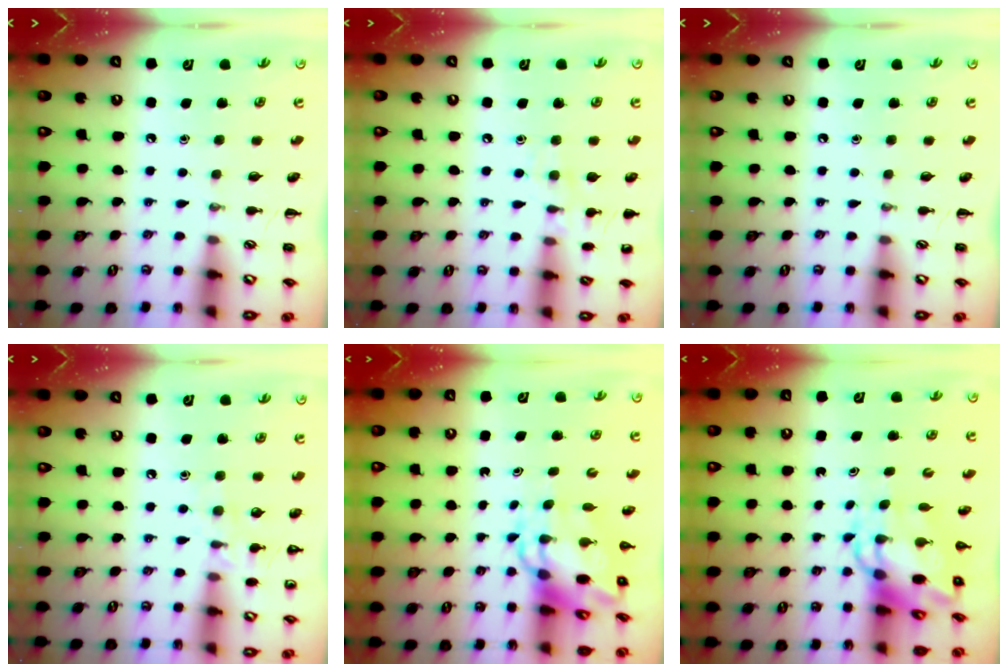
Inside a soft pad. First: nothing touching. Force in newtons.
{"total": 8.7, "press": 8.5, "slide": 1.9}
{"total": 0.0}
{"total": 8.3, "press": 8.0, "slide": 1.9}
{"total": 7.7, "press": 7.4, "slide": 2.2}
{"total": 7.7, "press": 7.4, "slide": 2.2}